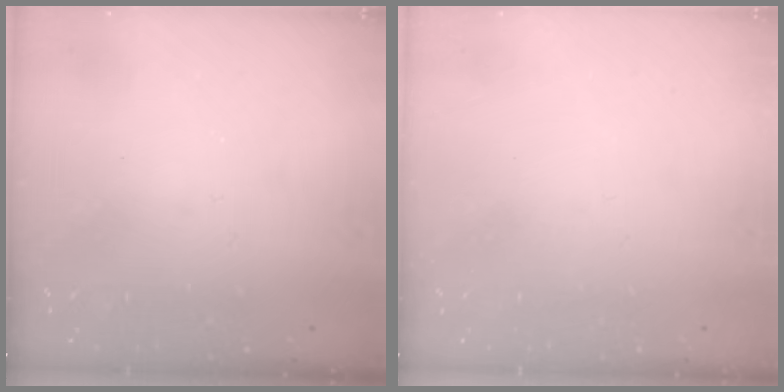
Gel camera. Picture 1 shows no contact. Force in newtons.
{"total": 0.0}